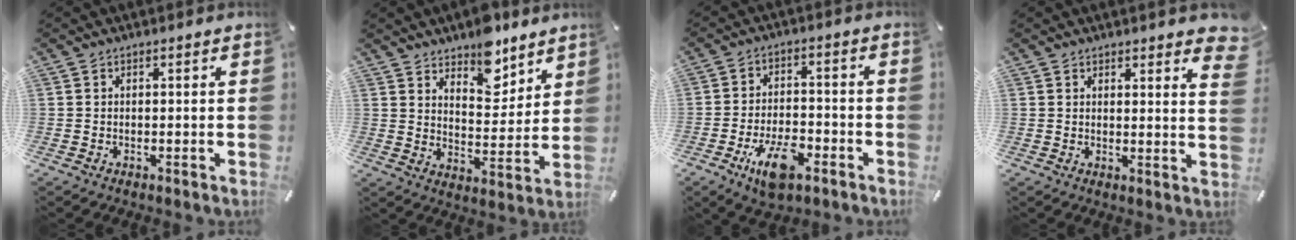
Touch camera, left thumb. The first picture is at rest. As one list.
[{"total": 9.6, "force": [8.0, 4.6, 2.6], "torque": [-0.023, -0.067, 0.144]}, {"total": 10.4, "force": [-5.7, 4.9, 7.2], "torque": [-0.129, 0.020, -0.100]}, {"total": 3.0, "force": [2.5, 0.9, 1.5], "torque": [-0.014, -0.017, 0.040]}]